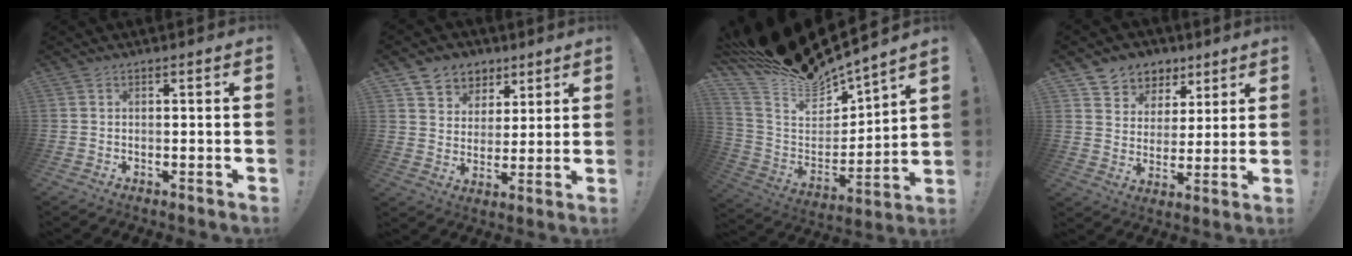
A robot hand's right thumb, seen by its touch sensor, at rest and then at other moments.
{"total": 7.8, "force": [4.3, 6.5, 0.8], "torque": [-0.008, -0.034, 0.088]}
{"total": 16.0, "force": [15.0, 3.2, 4.6], "torque": [-0.104, -0.127, 0.269]}
{"total": 7.8, "force": [4.3, 6.4, 0.9], "torque": [-0.010, -0.038, 0.090]}